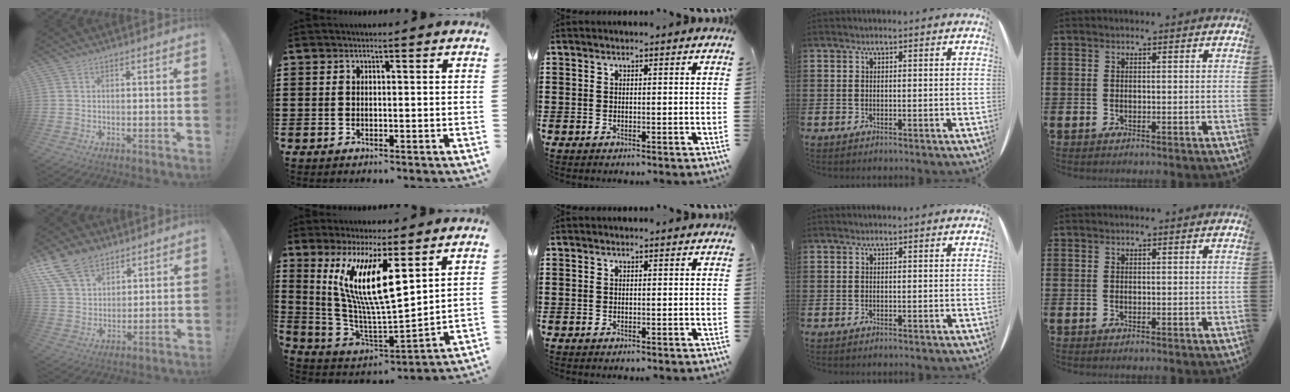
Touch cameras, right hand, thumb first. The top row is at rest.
{"thumb": {"total": 14.2, "force": [9.4, 8.9, 5.9], "torque": [-0.107, -0.051, 0.180]}, "index": {"total": 12.0, "force": [5.3, 1.8, 10.6], "torque": [-0.226, -0.030, 0.092]}}